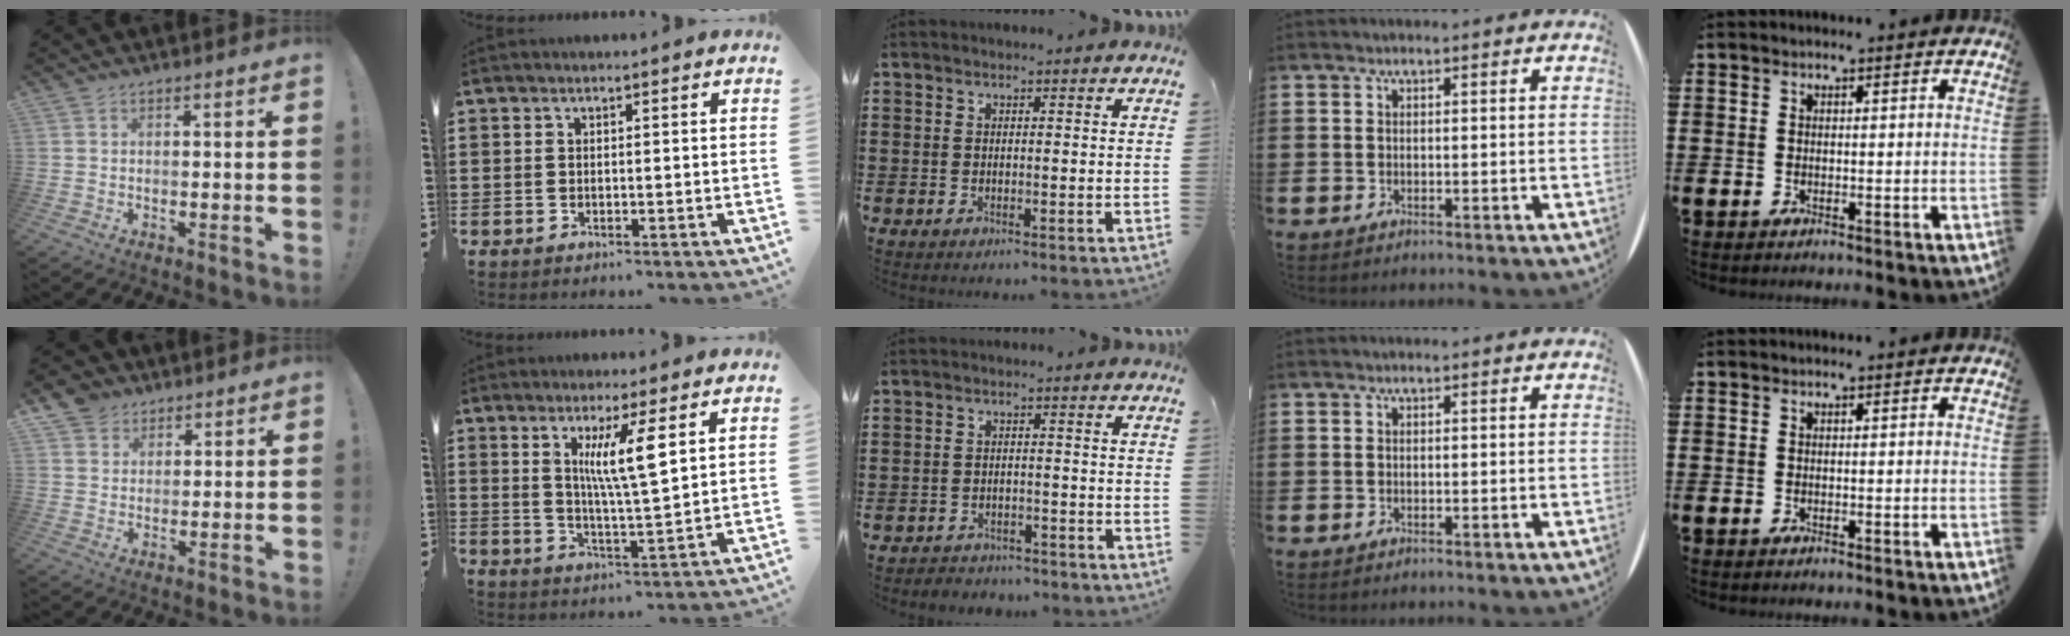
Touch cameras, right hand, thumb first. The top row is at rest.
{"thumb": {"total": 5.5, "force": [3.7, 4.0, 0.4], "torque": [-0.007, -0.023, 0.071]}, "index": {"total": 7.2, "force": [2.9, 0.6, 6.5], "torque": [-0.135, 0.000, 0.045]}, "middle": {"total": 2.4, "force": [-2.3, 0.4, -0.2], "torque": [-0.005, -0.003, -0.052]}}